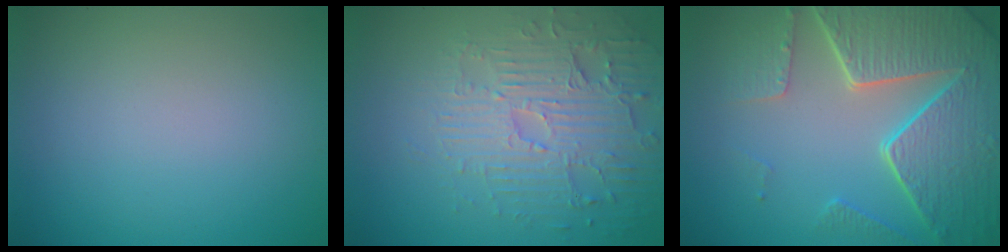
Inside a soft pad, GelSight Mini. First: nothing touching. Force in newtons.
{"total": 4.6, "press": 4.1, "slide": 1.9}
{"total": 8.3, "press": 5.9, "slide": 5.8}